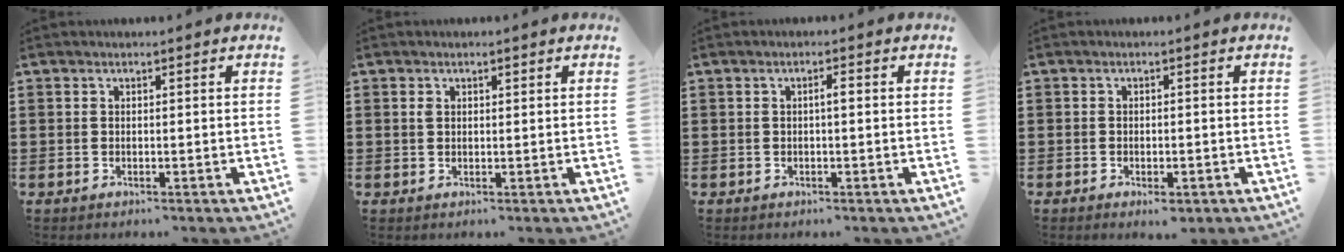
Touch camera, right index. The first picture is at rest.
{"total": 1.3, "force": [0.5, 0.6, 1.0], "torque": [-0.021, 0.005, 0.007]}
{"total": 1.2, "force": [-0.1, 0.2, 1.2], "torque": [-0.022, 0.001, -0.002]}
{"total": 1.6, "force": [-1.1, 0.5, 0.9], "torque": [-0.019, -0.003, -0.021]}